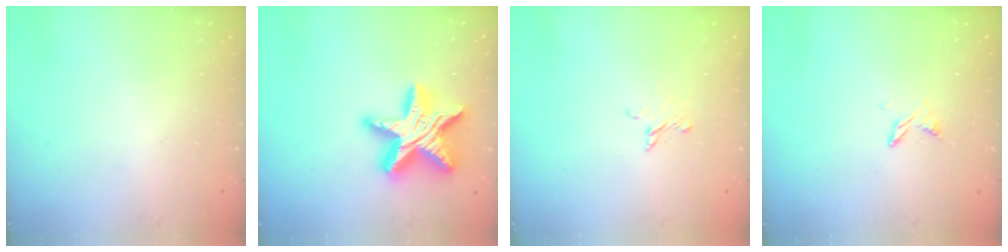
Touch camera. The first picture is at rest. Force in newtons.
{"total": 20.5, "press": 20.5, "slide": 1.3}
{"total": 2.5, "press": 2.5, "slide": 0.2}
{"total": 2.9, "press": 2.8, "slide": 0.5}